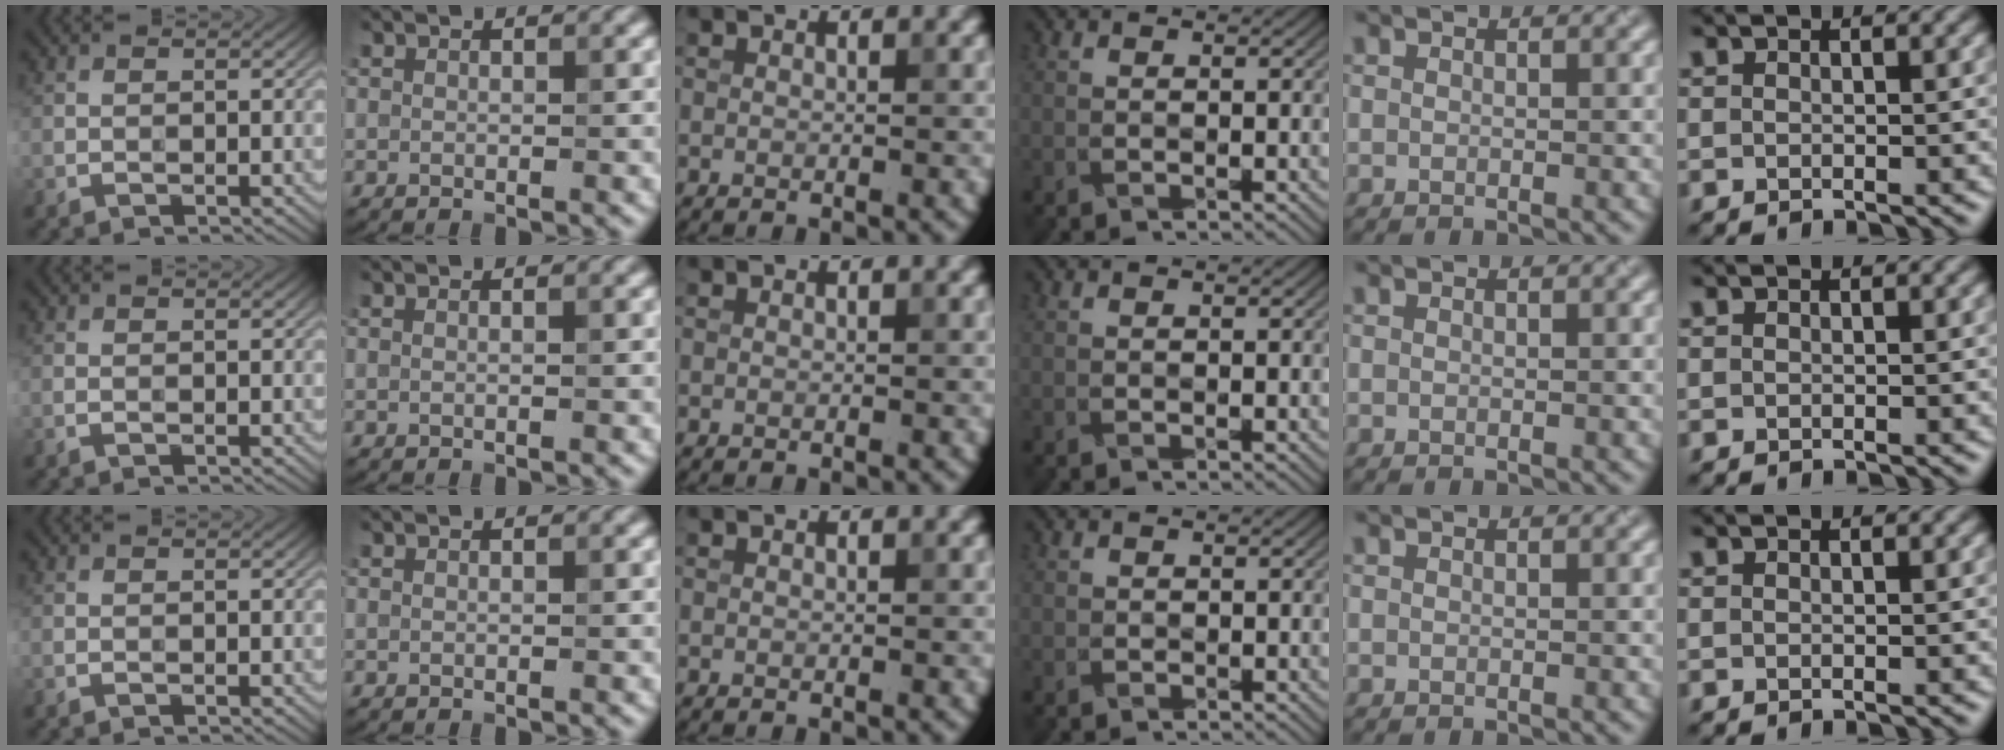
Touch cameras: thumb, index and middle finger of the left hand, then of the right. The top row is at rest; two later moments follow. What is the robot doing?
{"motion": "wrap", "object": "paper"}